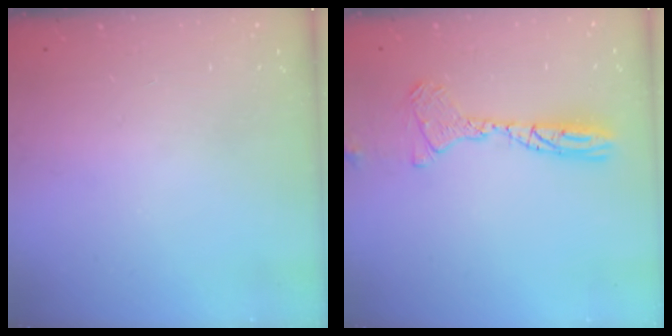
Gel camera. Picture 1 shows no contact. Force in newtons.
{"total": 13.0, "press": 12.6, "slide": 3.3}